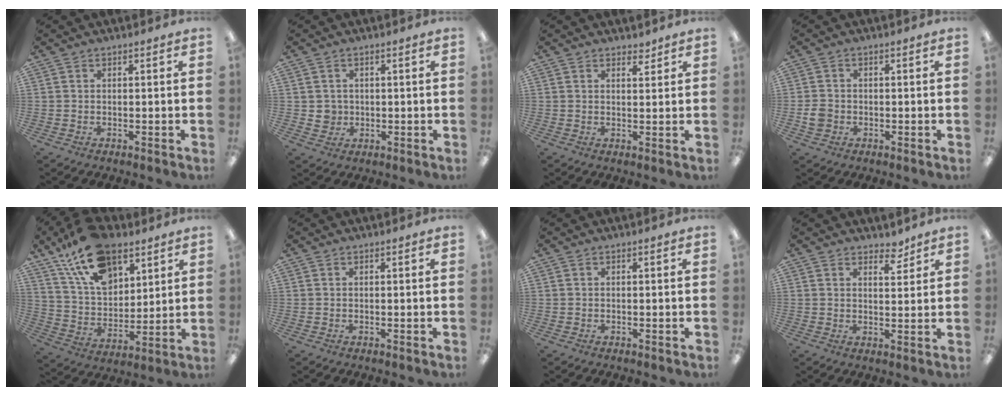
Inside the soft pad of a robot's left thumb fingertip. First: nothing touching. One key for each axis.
{"total": 3.0, "fx": 0.4, "fy": 2.9, "fz": 0.4, "tx": -0.006, "ty": 0.001, "tz": 0.006}
{"total": 2.5, "fx": 2.2, "fy": 1.0, "fz": 0.7, "tx": 0.009, "ty": -0.014, "tz": 0.036}
{"total": 3.1, "fx": -0.6, "fy": 2.7, "fz": 1.4, "tx": -0.023, "ty": 0.007, "tz": -0.010}
{"total": 19.4, "fx": 12.4, "fy": 10.5, "fz": 10.6, "tx": -0.195, "ty": -0.048, "tz": 0.227}
{"total": 0.0}
{"total": 0.0}
{"total": 4.4, "fx": 3.8, "fy": 1.9, "fz": 1.1, "tx": 0.002, "ty": -0.026, "tz": 0.064}